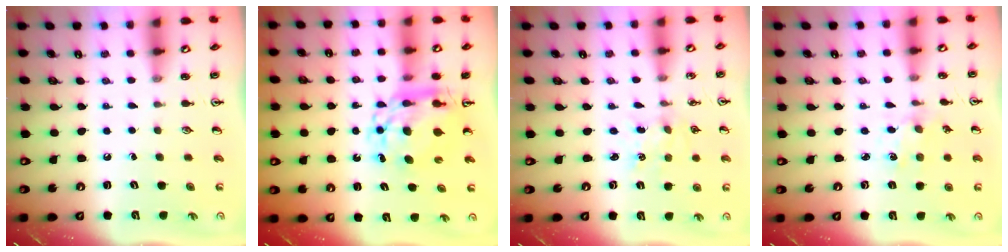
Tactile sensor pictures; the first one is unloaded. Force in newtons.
{"total": 11.5, "press": 11.4, "slide": 0.9}
{"total": 2.3, "press": 2.3, "slide": 0.3}
{"total": 2.0, "press": 1.9, "slide": 0.4}